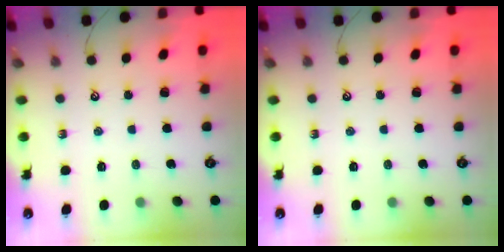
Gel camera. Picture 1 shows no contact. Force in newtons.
{"total": 0.0}